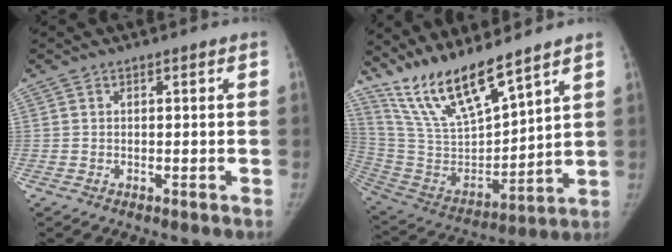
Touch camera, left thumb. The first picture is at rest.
{"total": 17.3, "force": [13.8, 3.5, 9.9], "torque": [-0.165, -0.073, 0.281]}